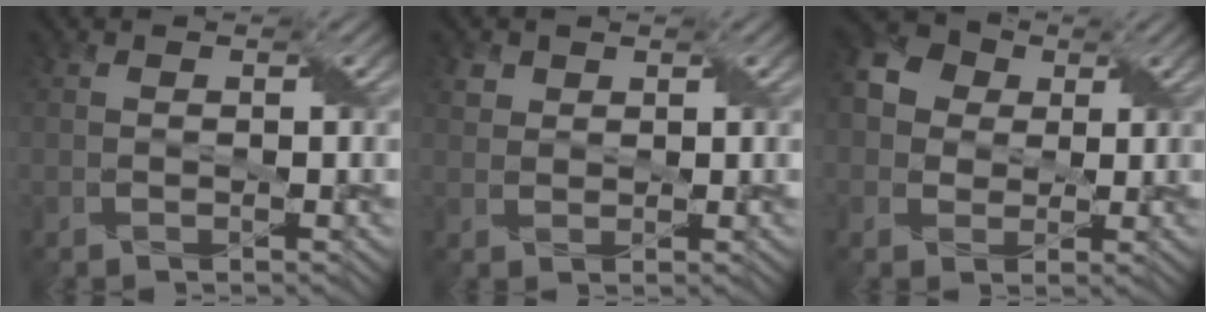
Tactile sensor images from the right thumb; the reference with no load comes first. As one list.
[{"total": 1.7, "force": [1.1, 1.3, 0.3], "torque": [-0.016, -0.001, 0.026]}, {"total": 7.3, "force": [1.7, 6.2, 3.3], "torque": [-0.103, 0.025, 0.015]}]